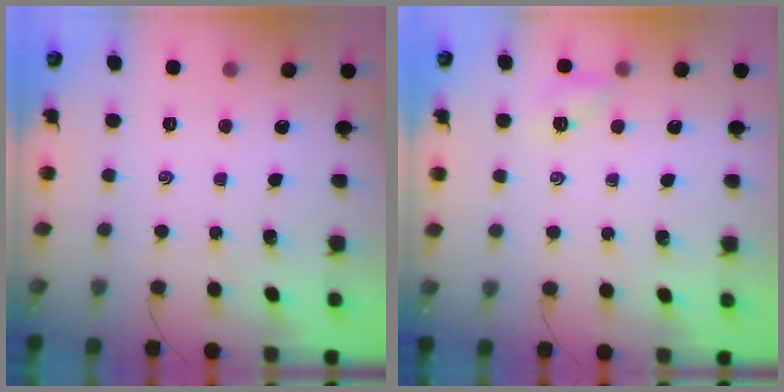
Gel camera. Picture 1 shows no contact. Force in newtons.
{"total": 4.8, "press": 4.6, "slide": 1.4}